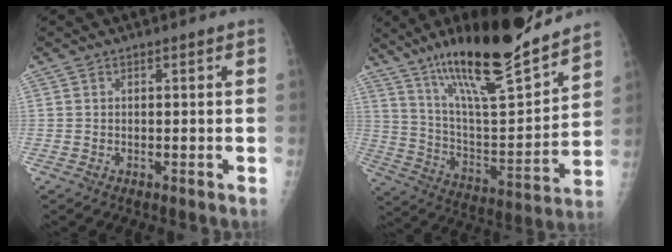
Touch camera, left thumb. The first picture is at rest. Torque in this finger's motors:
{"motor_torque": [1.09, -0.40, 1.49, -1.28, 0.16]}